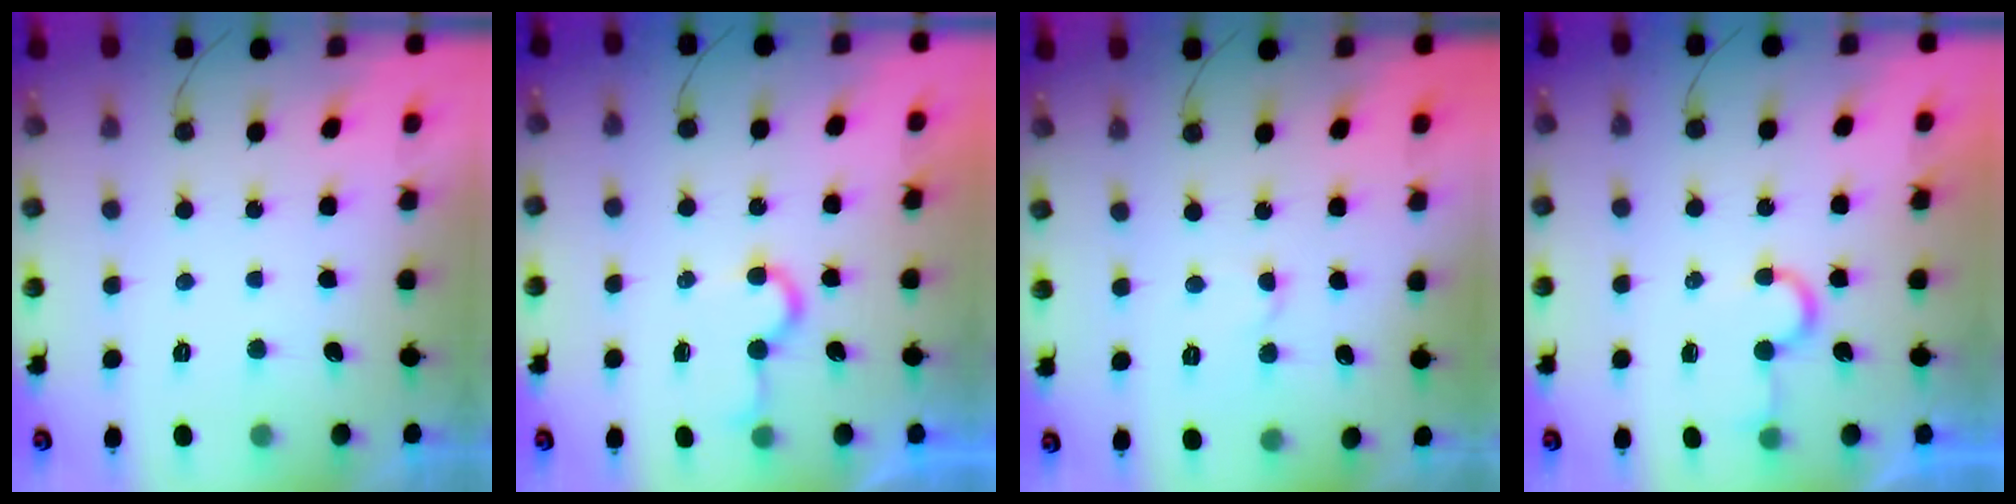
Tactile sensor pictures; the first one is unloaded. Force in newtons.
{"total": 5.1, "press": 5.0, "slide": 0.5}
{"total": 3.2, "press": 3.2, "slide": 0.3}
{"total": 5.5, "press": 5.3, "slide": 1.5}